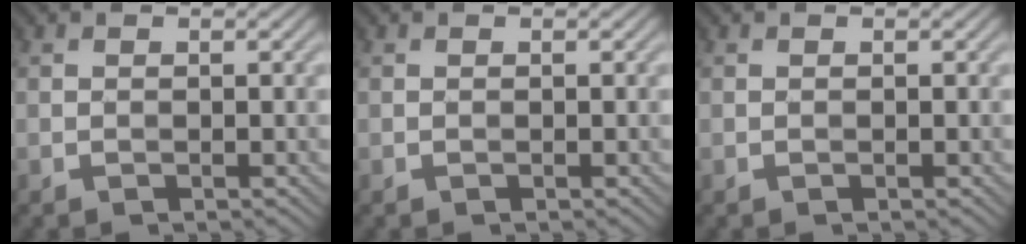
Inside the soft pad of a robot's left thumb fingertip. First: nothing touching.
{"total": 0.0}
{"total": 0.0}